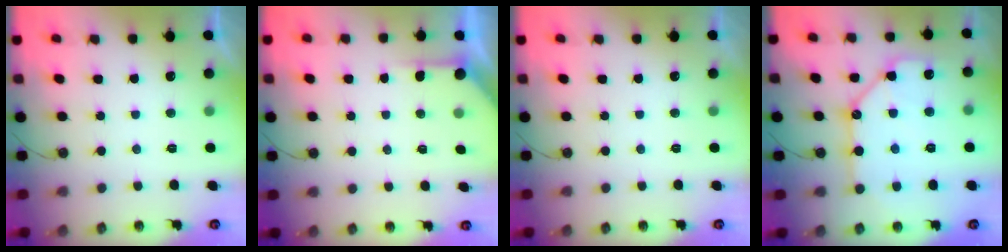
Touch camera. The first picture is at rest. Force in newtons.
{"total": 2.4, "press": 2.4, "slide": 0.3}
{"total": 0.0}
{"total": 14.7, "press": 14.6, "slide": 1.8}